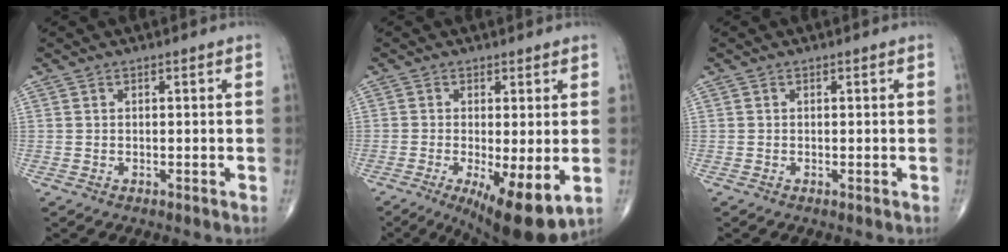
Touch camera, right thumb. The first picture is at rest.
{"total": 11.7, "force": [-3.1, 3.5, 10.7], "torque": [-0.168, -0.025, -0.041]}
{"total": 0.0}